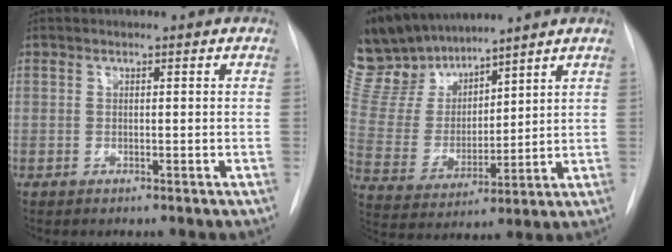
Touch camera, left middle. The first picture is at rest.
{"total": 12.8, "force": [11.5, 4.2, 3.7], "torque": [-0.092, 0.013, 0.235]}